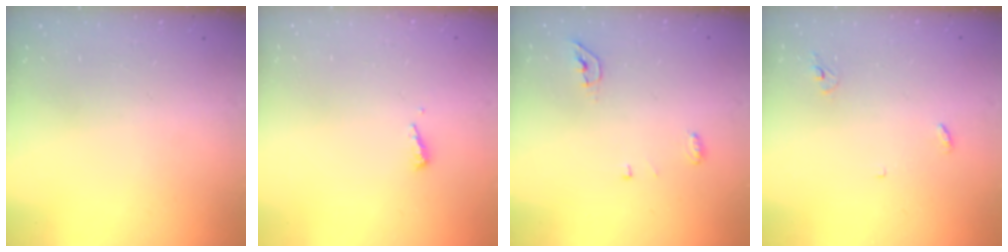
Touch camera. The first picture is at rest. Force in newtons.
{"total": 4.0, "press": 4.0, "slide": 0.4}
{"total": 4.3, "press": 4.2, "slide": 1.0}
{"total": 3.2, "press": 3.2, "slide": 0.2}